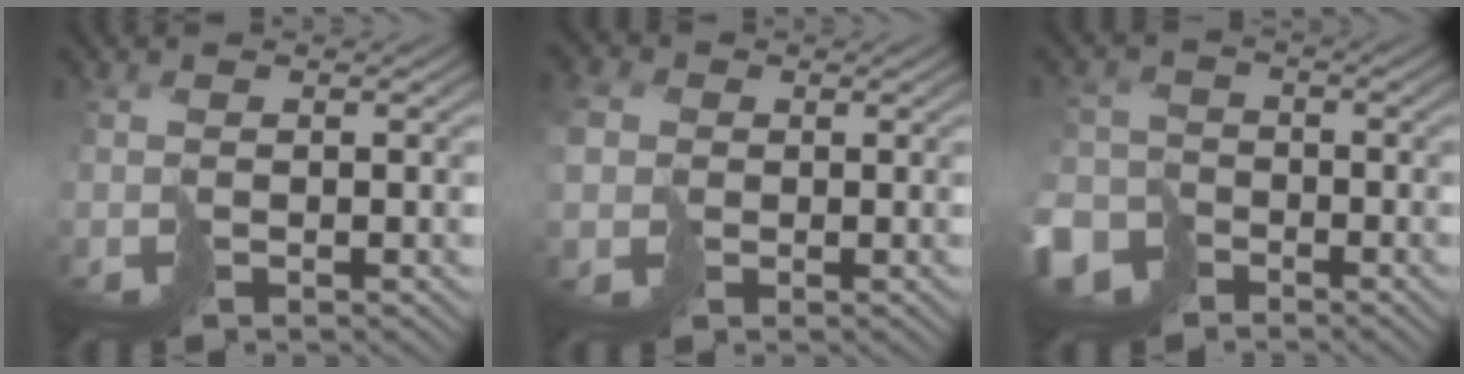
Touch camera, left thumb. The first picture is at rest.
{"total": 4.8, "force": [0.1, 4.5, 1.9], "torque": [-0.078, -0.005, 0.004]}
{"total": 7.2, "force": [-4.6, 5.2, 1.9], "torque": [-0.049, -0.026, -0.089]}